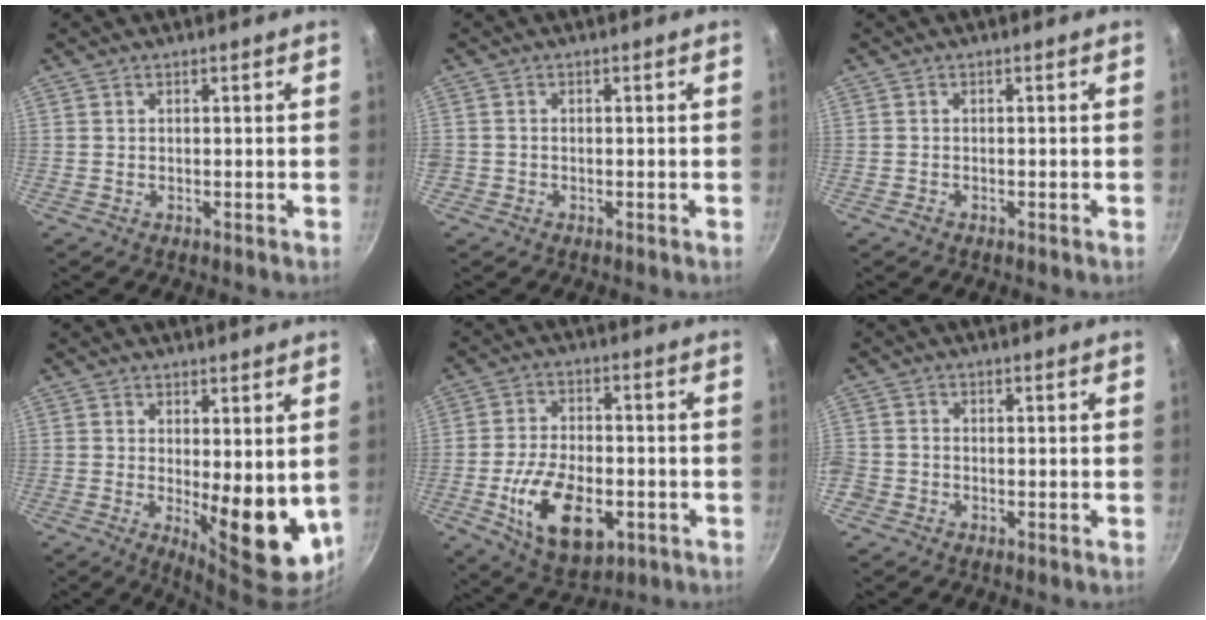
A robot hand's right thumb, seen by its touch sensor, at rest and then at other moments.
{"total": 1.1, "force": [-0.3, 1.0, 0.3], "torque": [-0.005, 0.002, -0.007]}
{"total": 0.7, "force": [-0.5, 0.5, 0.2], "torque": [-0.007, 0.003, -0.009]}
{"total": 11.7, "force": [-0.4, 4.5, 10.8], "torque": [-0.118, -0.021, 0.009]}
{"total": 15.3, "force": [-4.5, 8.6, 11.8], "torque": [-0.190, 0.010, -0.067]}
{"total": 3.7, "force": [-1.4, 3.0, 1.5], "torque": [-0.040, 0.008, -0.034]}